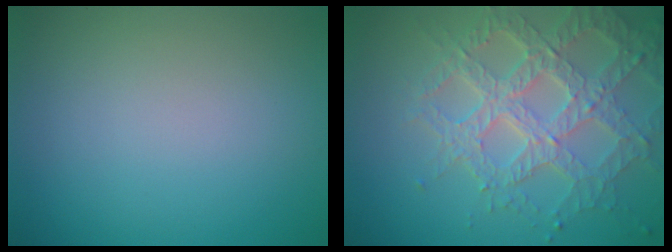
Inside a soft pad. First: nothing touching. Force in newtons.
{"total": 7.1, "press": 5.1, "slide": 4.9}